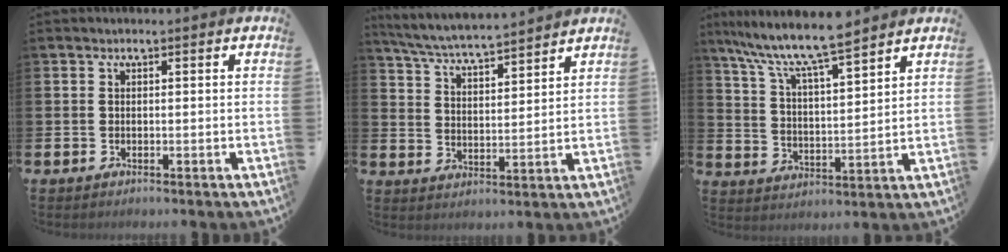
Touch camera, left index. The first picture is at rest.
{"total": 5.9, "force": [5.8, -0.1, 1.2], "torque": [-0.047, -0.042, 0.098]}
{"total": 9.2, "force": [8.3, 0.9, 3.9], "torque": [-0.100, -0.048, 0.143]}